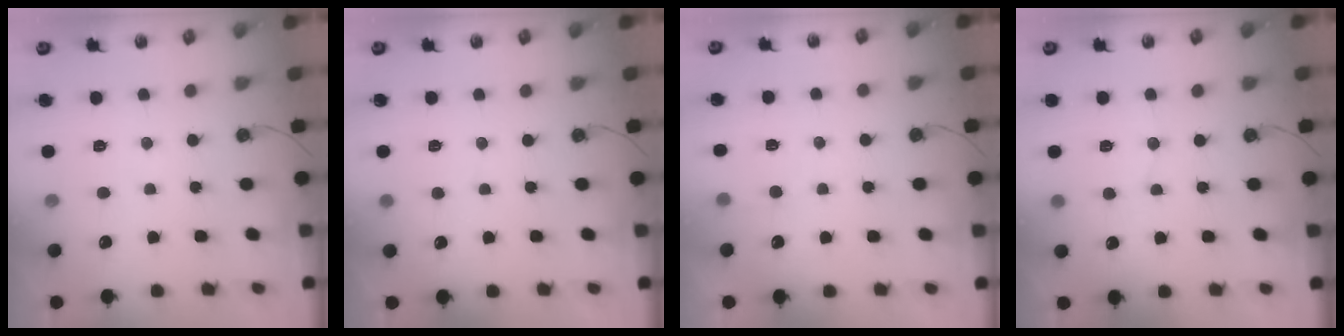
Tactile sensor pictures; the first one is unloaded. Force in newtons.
{"total": 1.9, "press": 1.9, "slide": 0.2}
{"total": 2.8, "press": 2.8, "slide": 0.2}
{"total": 5.8, "press": 5.5, "slide": 1.7}